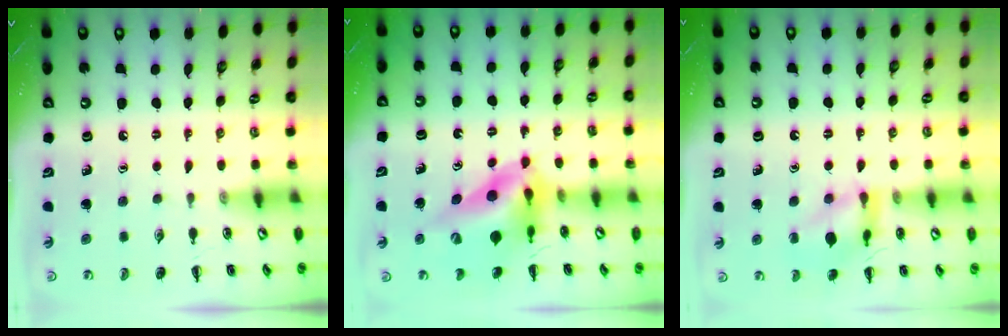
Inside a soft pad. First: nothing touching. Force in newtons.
{"total": 12.7, "press": 12.1, "slide": 3.8}
{"total": 13.3, "press": 13.2, "slide": 1.2}